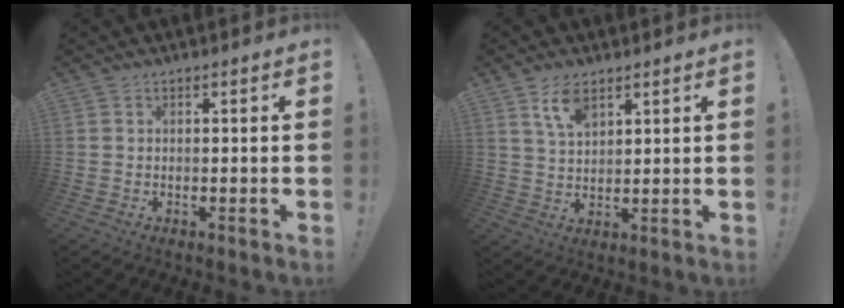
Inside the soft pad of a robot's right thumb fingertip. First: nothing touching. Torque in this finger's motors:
{"motor_torque": [-0.13, 0.22, 0.19, 0.02, 0.00]}